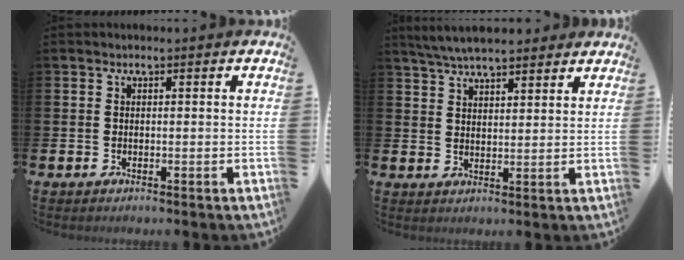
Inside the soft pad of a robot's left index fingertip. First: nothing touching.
{"total": 5.4, "force": [5.1, 1.0, 1.5], "torque": [-0.044, -0.013, 0.094]}